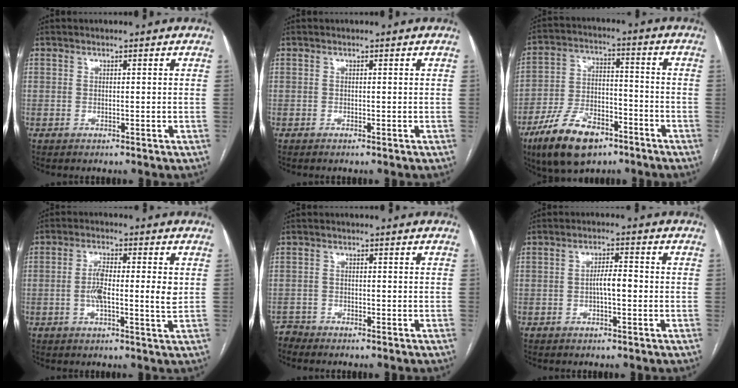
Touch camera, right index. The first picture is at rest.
{"total": 0.0}
{"total": 13.3, "force": [-8.5, 6.0, 8.3], "torque": [-0.161, -0.001, -0.150]}
{"total": 6.6, "force": [0.0, 1.1, 6.6], "torque": [-0.120, 0.005, -0.005]}
{"total": 1.7, "force": [-1.4, 0.1, -0.9], "torque": [0.019, -0.006, -0.031]}
{"total": 3.3, "force": [-0.6, 0.8, 3.1], "torque": [-0.051, 0.008, -0.010]}